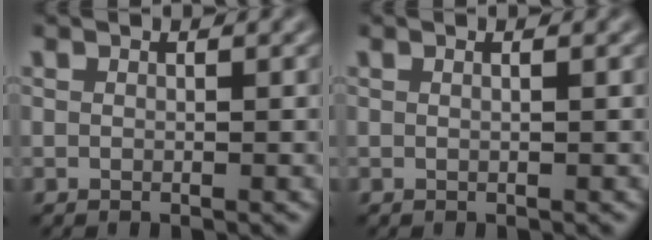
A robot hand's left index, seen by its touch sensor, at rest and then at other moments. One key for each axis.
{"total": 0.7, "fx": -0.1, "fy": 0.3, "fz": 0.6, "tx": 0.003, "ty": 0.000, "tz": -0.008}